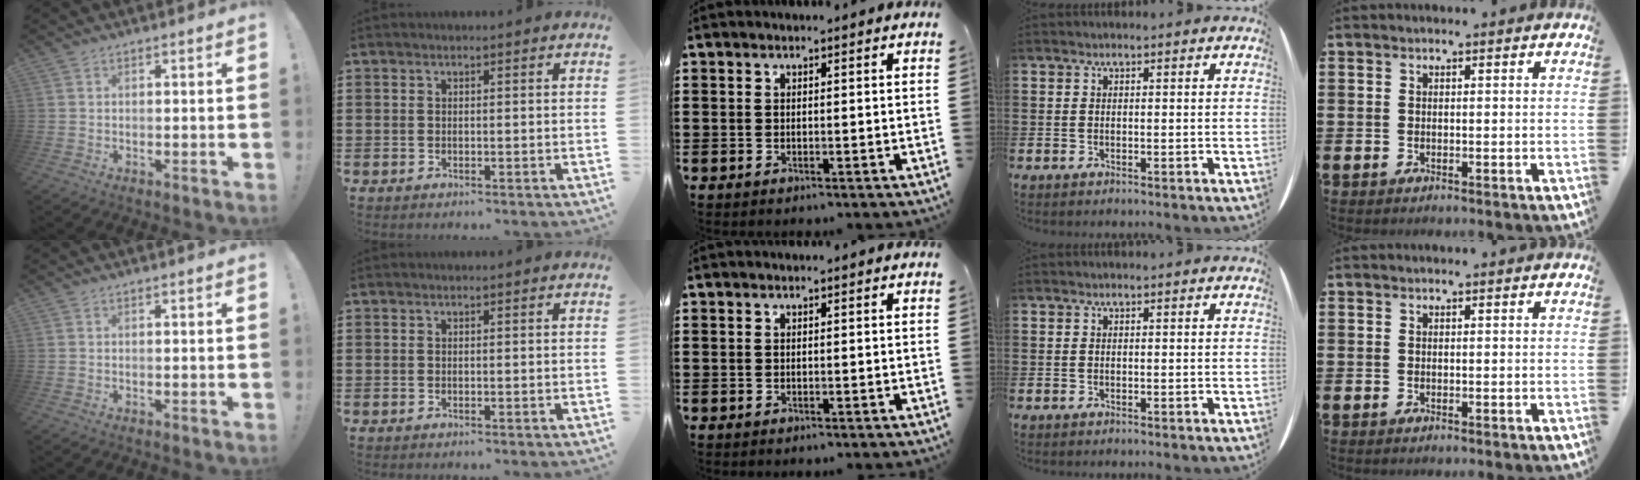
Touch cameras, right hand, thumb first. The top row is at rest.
{}